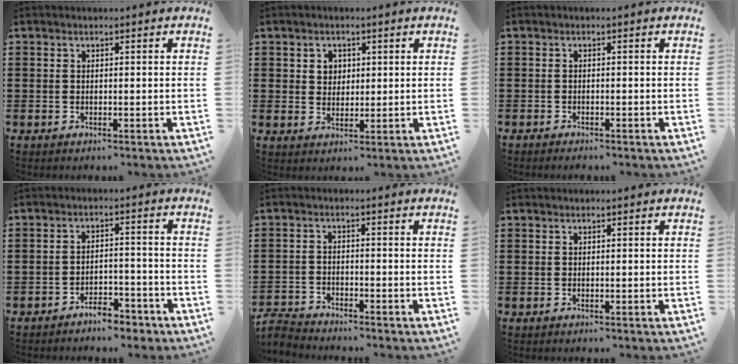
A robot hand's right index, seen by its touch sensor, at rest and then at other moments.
{"total": 2.6, "force": [1.0, 2.3, 0.6], "torque": [-0.021, 0.011, 0.016]}
{"total": 0.8, "force": [-0.8, -0.1, 0.0], "torque": [-0.003, -0.001, -0.016]}
{"total": 4.1, "force": [-3.9, 0.8, 0.7], "torque": [-0.012, 0.009, -0.079]}
{"total": 2.9, "force": [-2.9, 0.1, 0.1], "torque": [-0.014, -0.004, -0.064]}
{"total": 0.0}